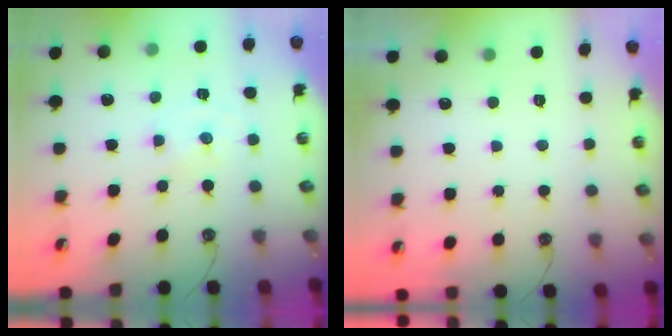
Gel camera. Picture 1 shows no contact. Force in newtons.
{"total": 0.0}